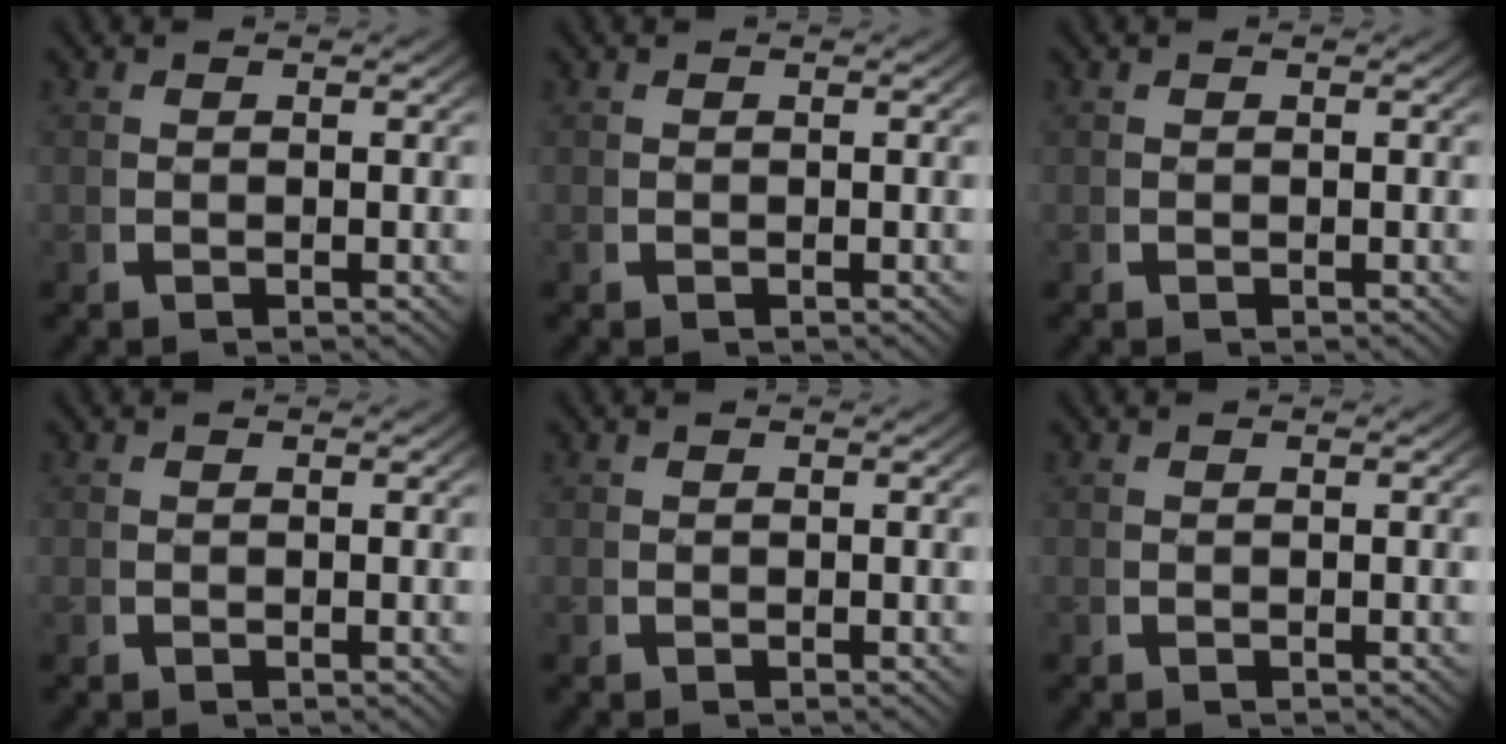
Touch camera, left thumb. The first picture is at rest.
{"total": 0.0}
{"total": 0.0}
{"total": 0.0}
{"total": 0.0}
{"total": 0.0}